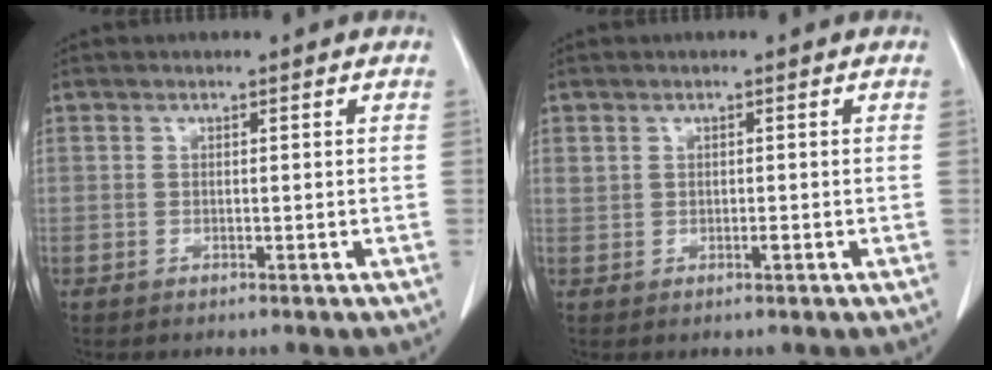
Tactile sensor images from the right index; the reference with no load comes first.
{"total": 1.1, "force": [0.2, 0.7, 0.7], "torque": [-0.018, 0.007, 0.007]}